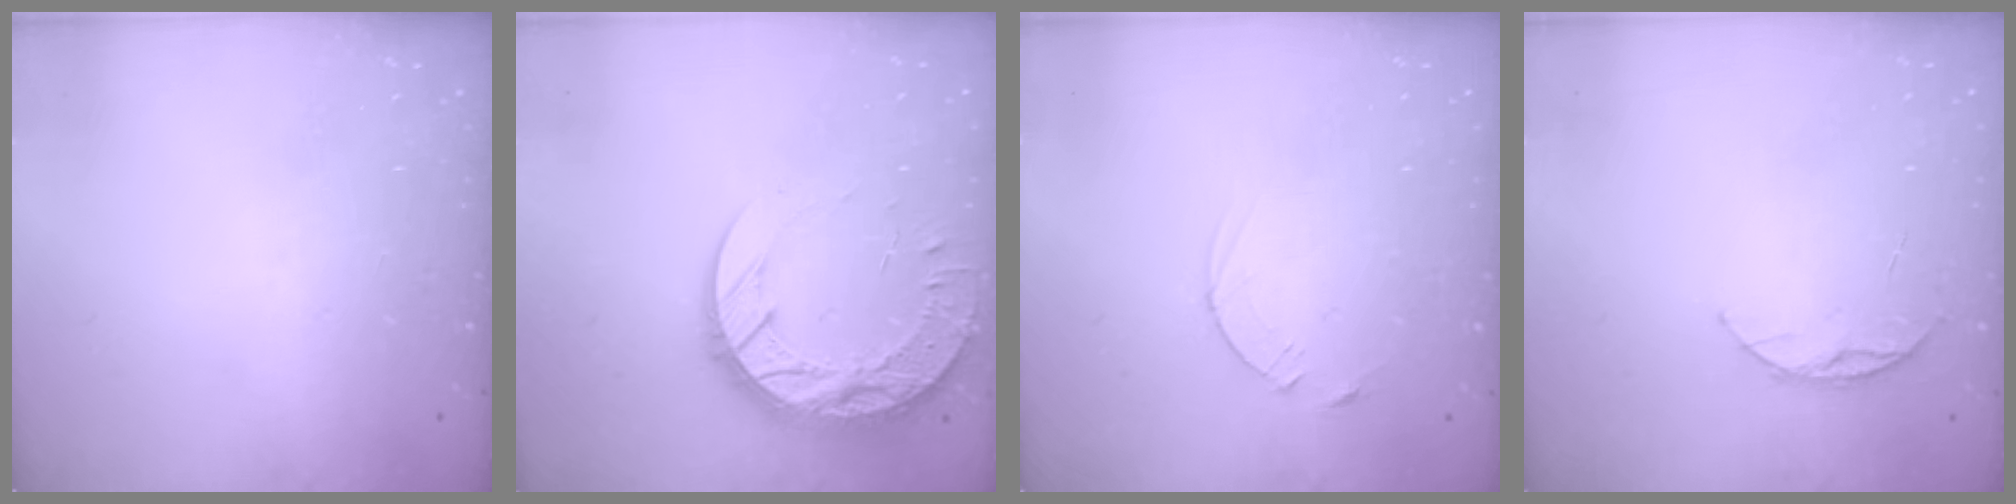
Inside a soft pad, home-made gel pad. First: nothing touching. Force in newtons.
{"total": 18.6, "press": 18.5, "slide": 1.6}
{"total": 2.5, "press": 2.5, "slide": 0.3}
{"total": 6.0, "press": 5.9, "slide": 0.6}